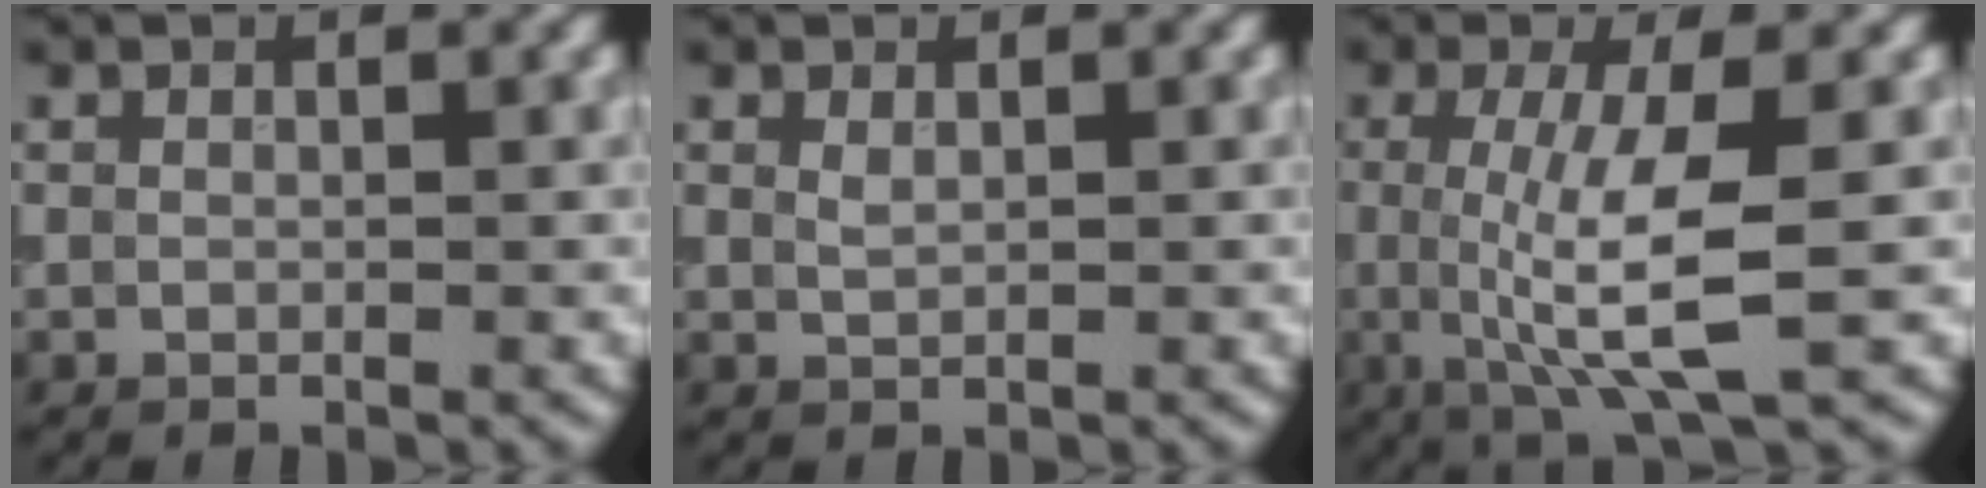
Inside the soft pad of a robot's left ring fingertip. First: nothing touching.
{"total": 0.7, "force": [0.4, 0.3, 0.6], "torque": [-0.013, 0.000, 0.010]}
{"total": 7.0, "force": [-0.2, 1.8, 6.8], "torque": [-0.119, -0.005, -0.005]}